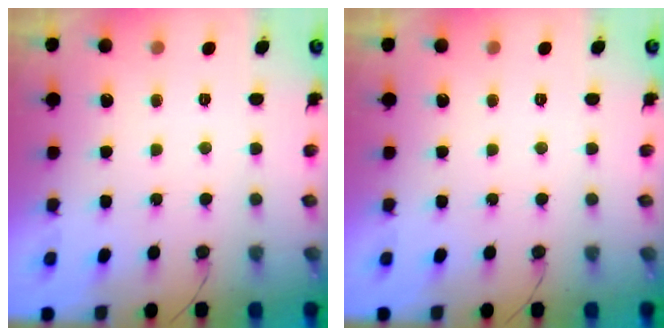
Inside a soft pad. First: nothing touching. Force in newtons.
{"total": 0.0}